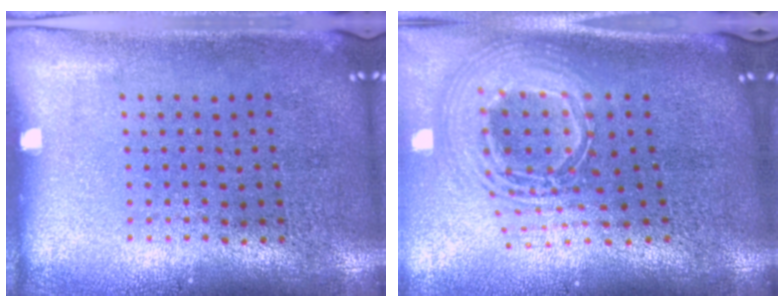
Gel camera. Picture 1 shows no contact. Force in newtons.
{"total": 2.8, "press": 1.9, "slide": 2.0}